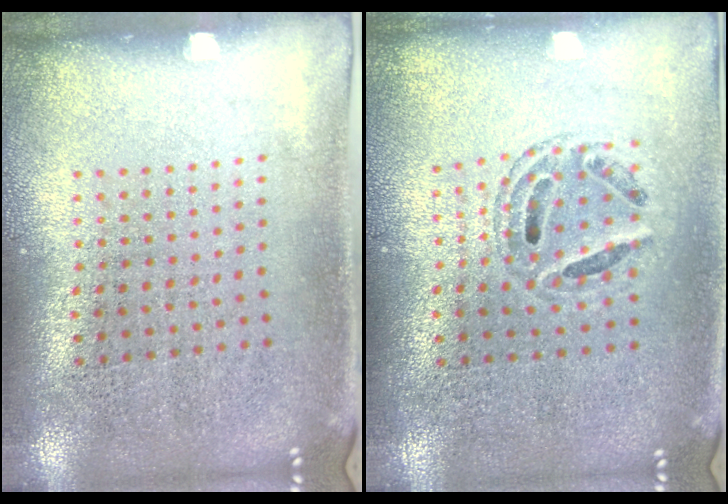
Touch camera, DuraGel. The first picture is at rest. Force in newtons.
{"total": 0.6, "press": 0.6, "slide": 0.2}